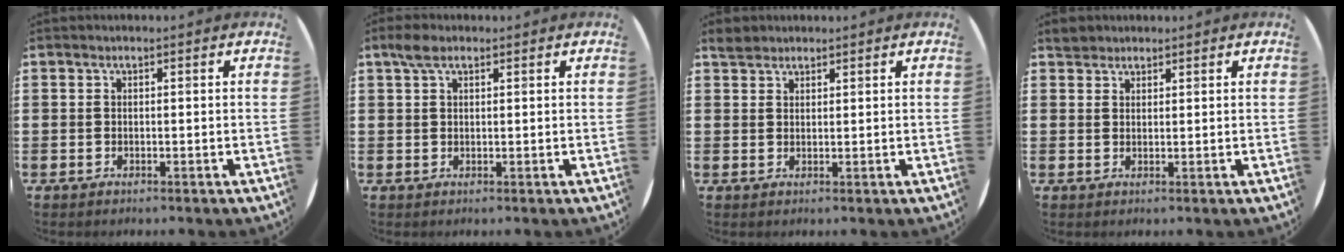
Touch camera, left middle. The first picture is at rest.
{"total": 2.3, "force": [1.5, 1.1, 1.3], "torque": [-0.022, 0.004, 0.025]}
{"total": 1.9, "force": [1.7, 0.8, 0.1], "torque": [0.001, 0.002, 0.033]}
{"total": 1.8, "force": [1.7, 0.7, 0.0], "torque": [0.004, 0.001, 0.032]}